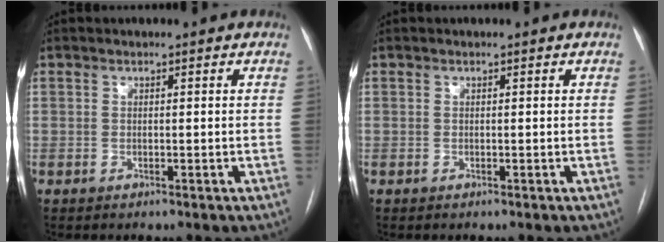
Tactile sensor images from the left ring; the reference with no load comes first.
{"total": 0.0}